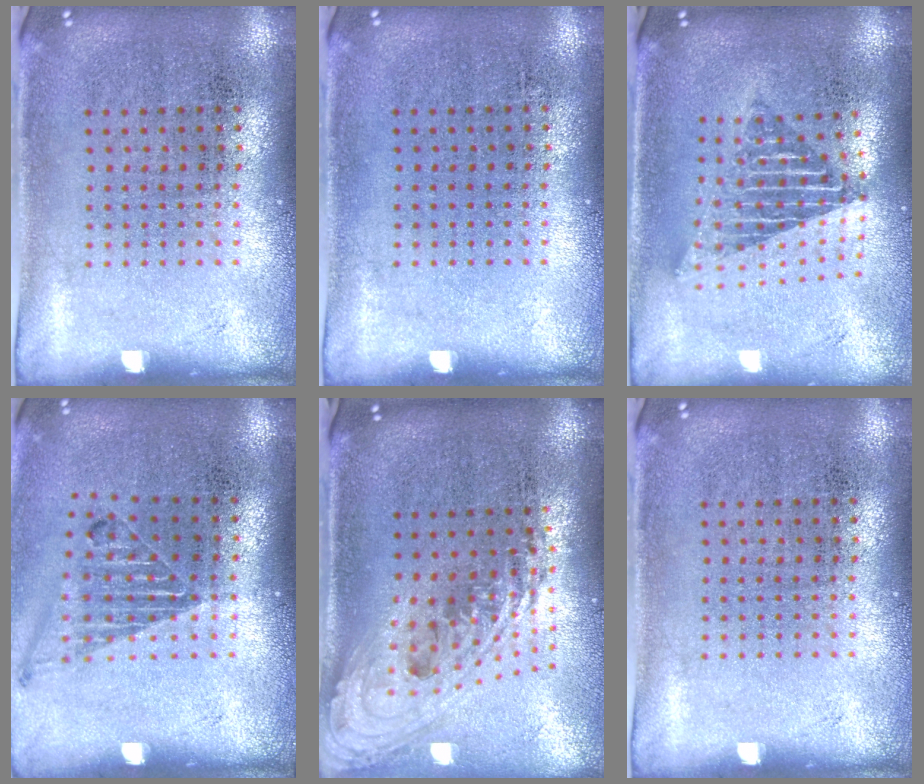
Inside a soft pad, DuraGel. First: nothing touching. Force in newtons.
{"total": 0.0}
{"total": 1.8, "press": 1.5, "slide": 1.1}
{"total": 1.2, "press": 1.1, "slide": 0.3}
{"total": 2.4, "press": 1.8, "slide": 1.6}
{"total": 0.0}